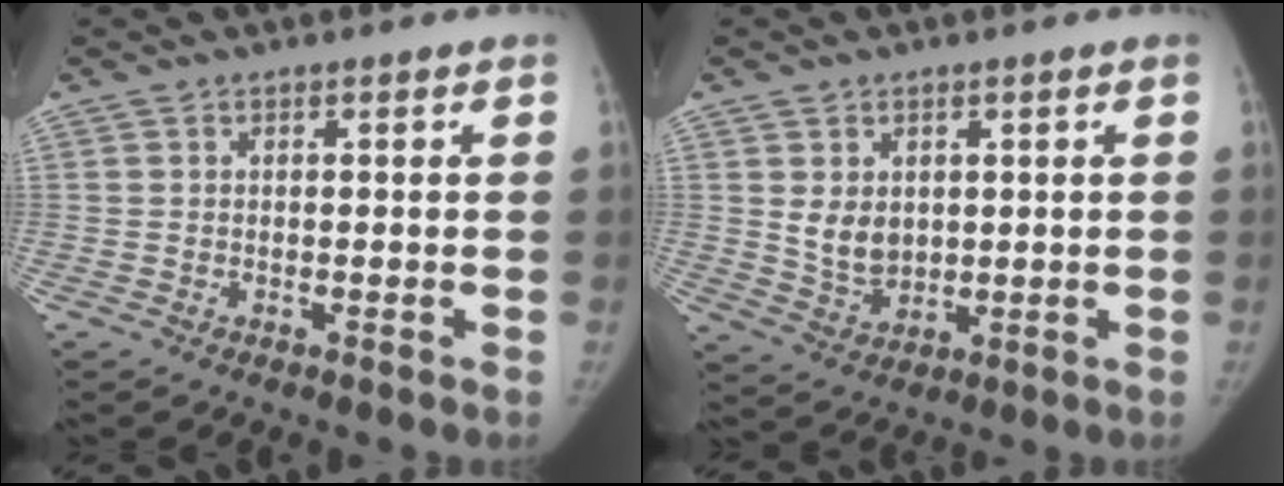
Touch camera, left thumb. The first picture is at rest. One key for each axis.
{"total": 5.9, "fx": 1.3, "fy": 4.4, "fz": 3.6, "tx": -0.043, "ty": -0.018, "tz": 0.037}